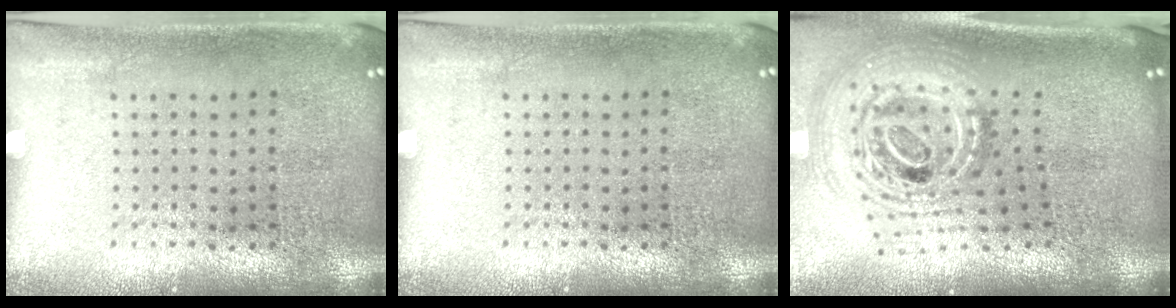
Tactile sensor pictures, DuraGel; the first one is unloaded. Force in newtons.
{"total": 0.0}
{"total": 2.4, "press": 1.7, "slide": 1.6}